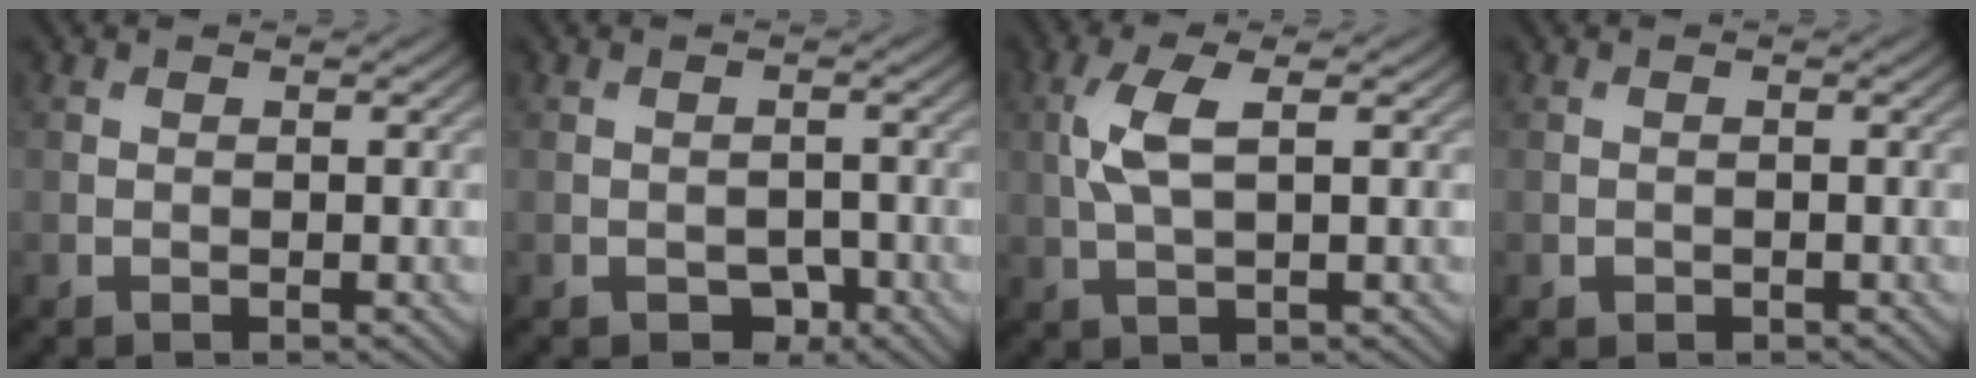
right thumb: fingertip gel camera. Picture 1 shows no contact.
{"total": 2.4, "force": [-1.4, 1.7, 1.2], "torque": [-0.015, -0.003, -0.021]}
{"total": 4.4, "force": [0.9, 1.4, 4.1], "torque": [-0.102, 0.008, 0.019]}
{"total": 0.6, "force": [-0.3, 0.5, 0.1], "torque": [0.001, -0.002, -0.007]}